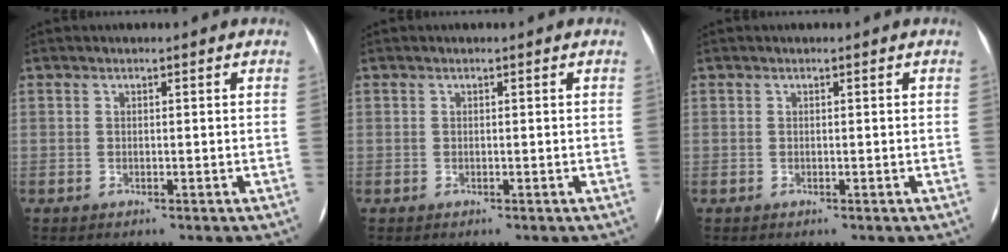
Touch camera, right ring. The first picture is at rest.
{"total": 0.0}
{"total": 0.0}